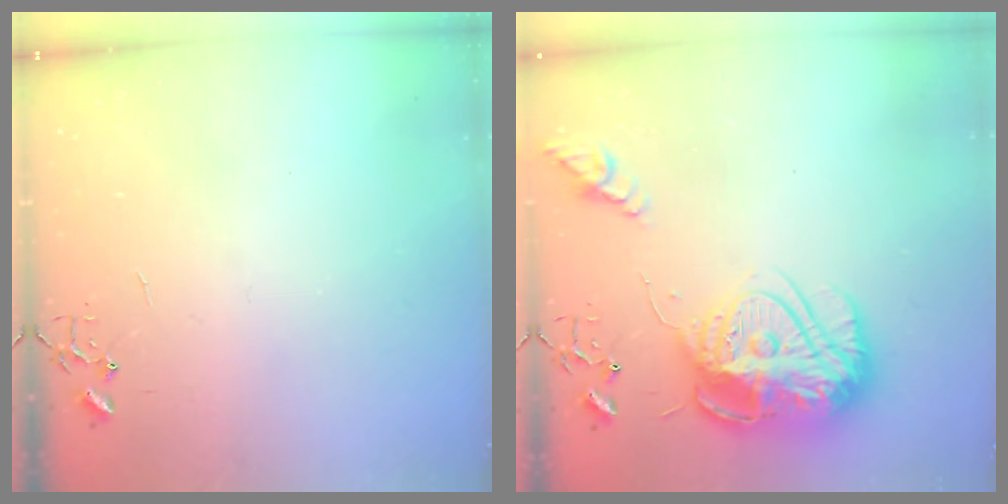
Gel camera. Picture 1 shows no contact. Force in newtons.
{"total": 24.2, "press": 24.1, "slide": 2.0}